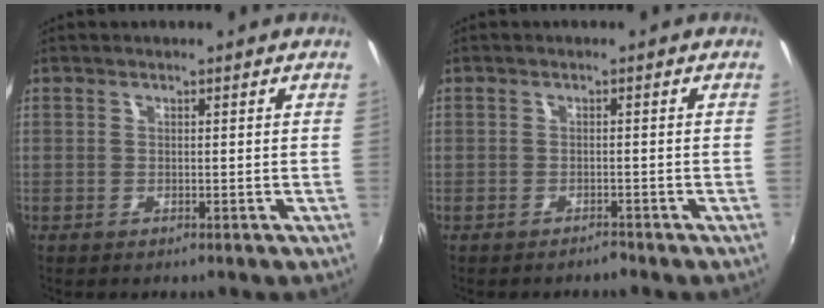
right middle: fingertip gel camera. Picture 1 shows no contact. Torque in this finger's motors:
{"motor_torque": [-0.04, 0.06, -0.02, 0.00]}